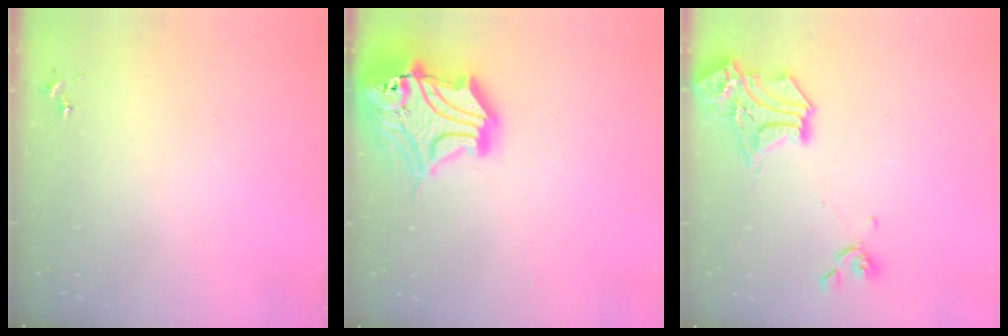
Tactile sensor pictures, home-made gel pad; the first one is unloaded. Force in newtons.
{"total": 23.1, "press": 22.8, "slide": 3.6}
{"total": 16.8, "press": 16.7, "slide": 1.5}